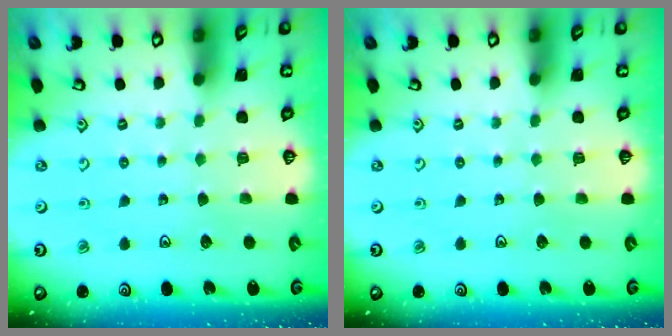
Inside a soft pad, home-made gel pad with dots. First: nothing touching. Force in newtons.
{"total": 0.0}